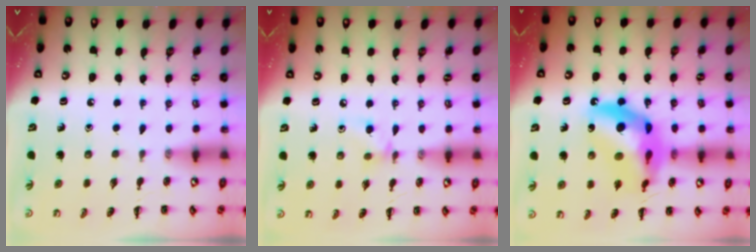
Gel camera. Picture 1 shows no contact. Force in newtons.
{"total": 5.3, "press": 5.1, "slide": 1.4}
{"total": 17.1, "press": 16.6, "slide": 4.3}